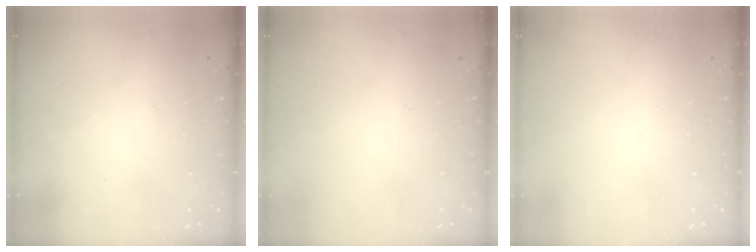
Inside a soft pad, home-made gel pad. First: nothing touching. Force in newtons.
{"total": 0.0}
{"total": 0.0}